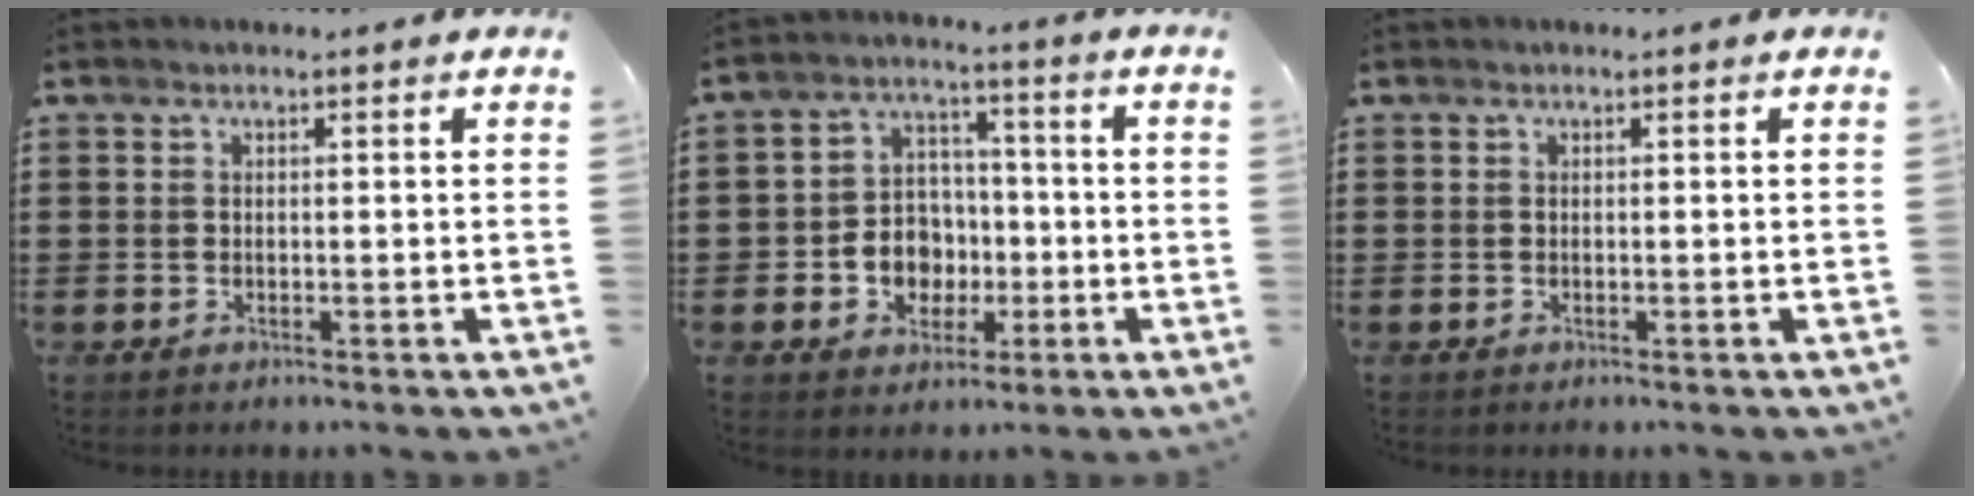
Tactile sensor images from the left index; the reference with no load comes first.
{"total": 6.9, "force": [-1.7, 6.2, 2.5], "torque": [-0.053, 0.019, -0.028]}
{"total": 0.0}